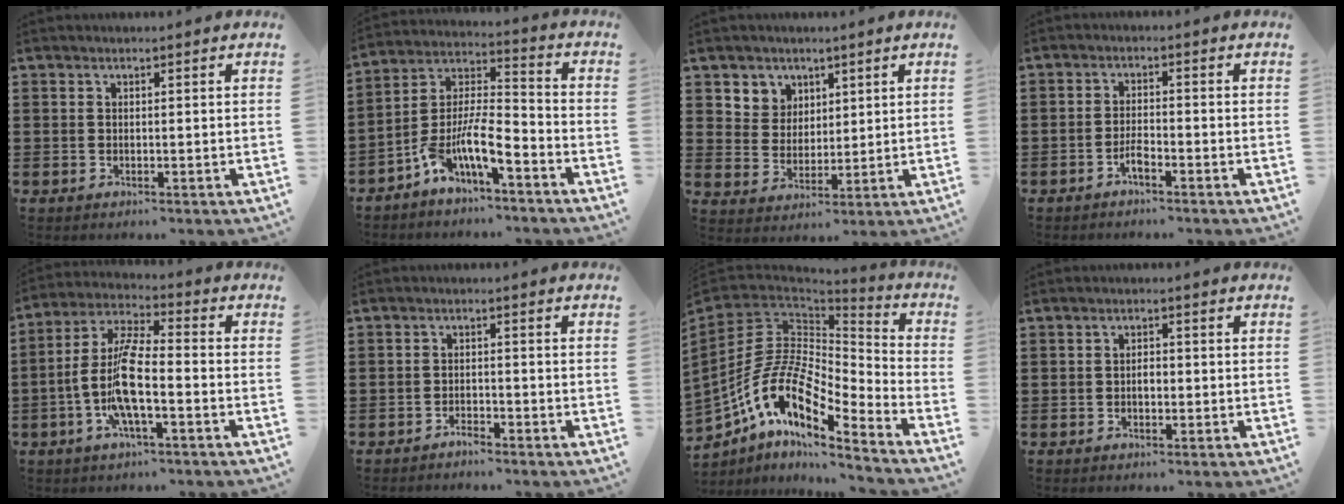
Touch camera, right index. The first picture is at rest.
{"total": 9.5, "force": [-6.4, 2.6, 6.5], "torque": [-0.141, -0.002, -0.125]}
{"total": 5.3, "force": [3.1, 4.3, 0.0], "torque": [-0.020, 0.004, 0.055]}
{"total": 2.2, "force": [-1.6, 0.2, 1.6], "torque": [-0.039, -0.003, -0.031]}
{"total": 9.2, "force": [-3.1, 2.0, 8.4], "torque": [-0.188, -0.017, -0.061]}
{"total": 1.6, "force": [-1.6, 0.2, 0.2], "torque": [-0.011, 0.003, -0.033]}
{"total": 13.1, "force": [-6.5, 6.3, 9.5], "torque": [-0.220, -0.006, -0.135]}
{"total": 1.7, "force": [-0.4, 0.8, 1.4], "torque": [-0.027, 0.002, -0.008]}